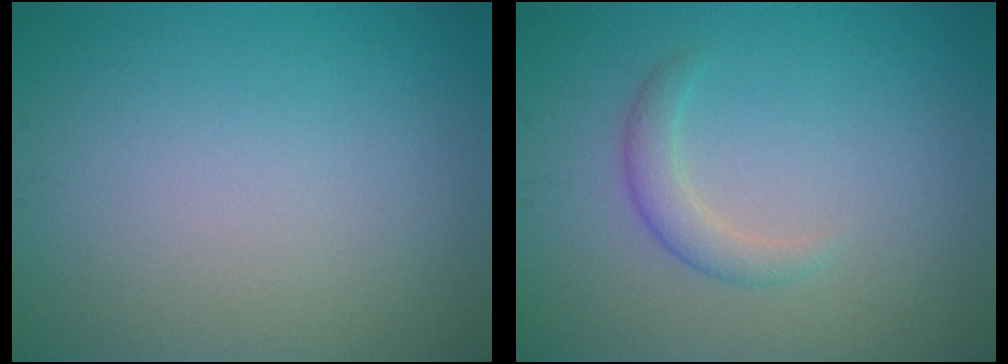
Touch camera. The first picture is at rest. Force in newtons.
{"total": 2.0, "press": 2.0, "slide": 0.1}